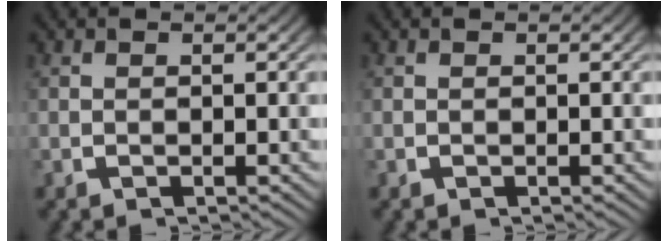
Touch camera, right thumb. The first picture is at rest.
{"total": 0.0}